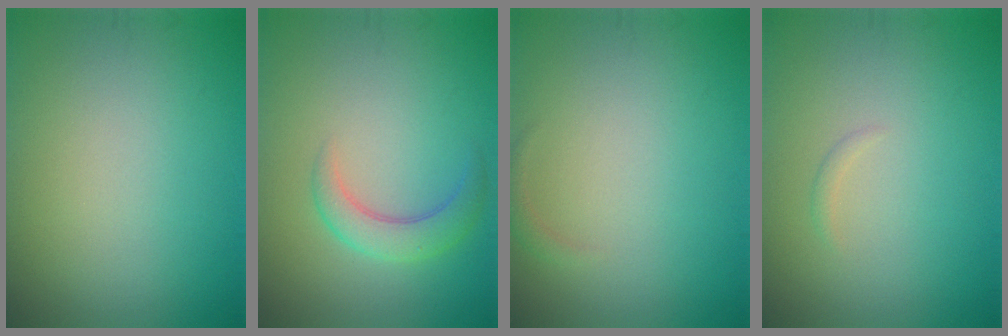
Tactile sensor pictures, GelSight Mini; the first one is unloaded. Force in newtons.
{"total": 2.8, "press": 2.8, "slide": 0.1}
{"total": 0.7, "press": 0.7, "slide": 0.1}
{"total": 0.5, "press": 0.5, "slide": 0.0}